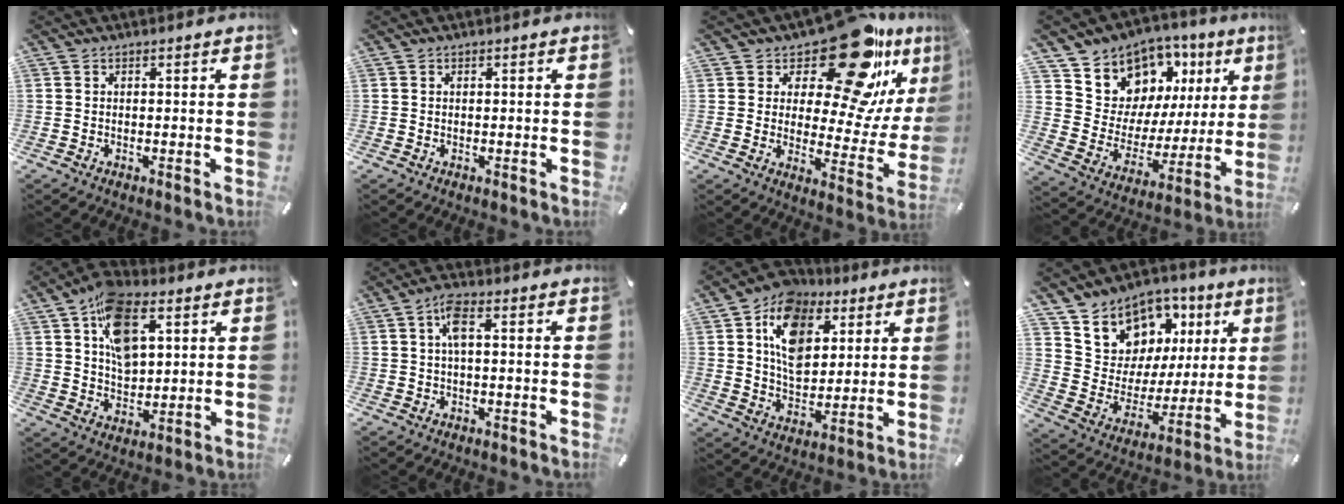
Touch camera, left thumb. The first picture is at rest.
{"total": 0.0}
{"total": 20.7, "force": [15.2, 7.2, 12.0], "torque": [-0.165, -0.128, 0.252]}
{"total": 10.4, "force": [7.0, 7.6, 0.6], "torque": [-0.027, -0.090, 0.134]}
{"total": 12.1, "force": [4.7, 6.9, 8.7], "torque": [-0.159, -0.005, 0.086]}
{"total": 5.0, "force": [0.6, 1.8, 4.6], "torque": [-0.089, 0.011, 0.008]}
{"total": 14.2, "force": [5.6, 10.6, 7.6], "torque": [-0.124, -0.012, 0.106]}
{"total": 10.7, "force": [6.1, 8.8, 0.5], "torque": [-0.021, -0.071, 0.119]}